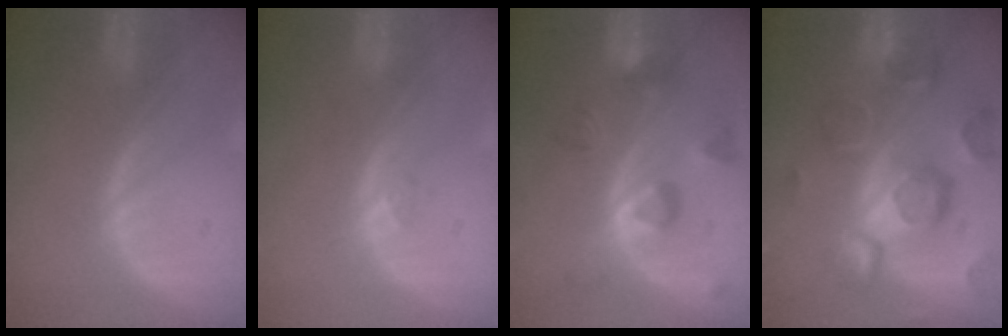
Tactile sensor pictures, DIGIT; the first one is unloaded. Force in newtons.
{"total": 1.9, "press": 1.6, "slide": 1.0}
{"total": 7.6, "press": 7.3, "slide": 2.0}
{"total": 12.3, "press": 10.6, "slide": 6.2}